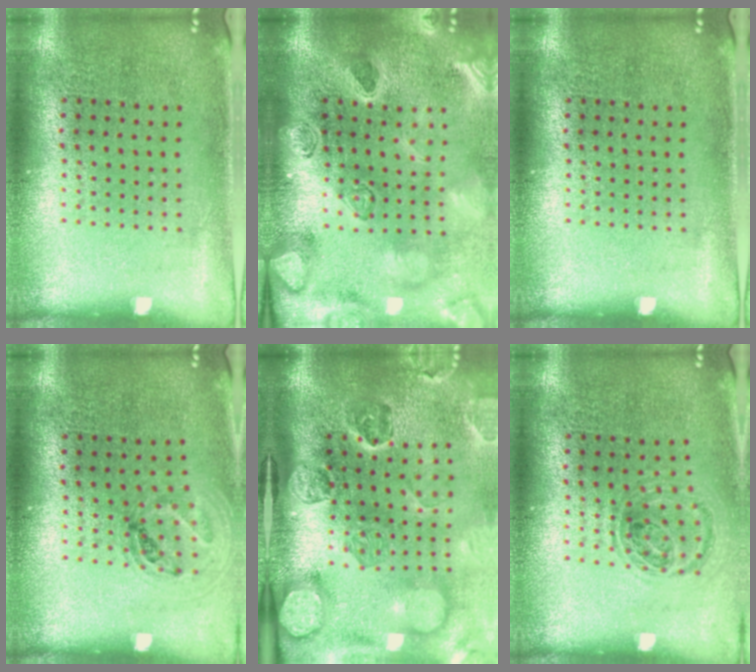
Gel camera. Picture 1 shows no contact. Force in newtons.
{"total": 4.2, "press": 3.3, "slide": 2.6}
{"total": 0.0}
{"total": 0.9, "press": 0.9, "slide": 0.1}
{"total": 4.9, "press": 3.5, "slide": 3.4}
{"total": 0.9, "press": 0.9, "slide": 0.1}